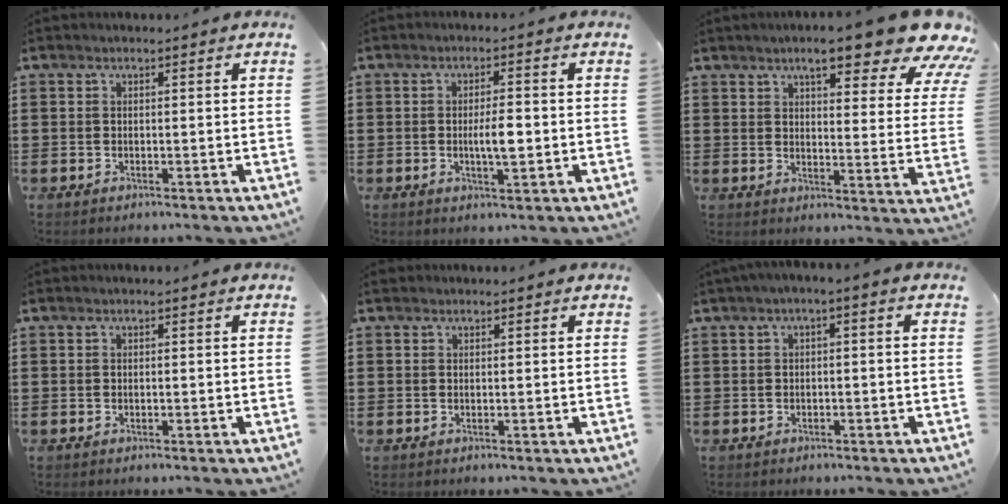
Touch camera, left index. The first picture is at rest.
{"total": 4.2, "force": [-0.5, 1.3, 3.9], "torque": [-0.078, 0.000, -0.012]}
{"total": 11.7, "force": [8.7, 1.9, 7.5], "torque": [-0.123, -0.041, 0.141]}
{"total": 0.0}
{"total": 0.6, "force": [0.4, 0.4, 0.2], "torque": [-0.005, 0.004, 0.008]}
{"total": 1.6, "force": [-1.1, 0.2, 1.2], "torque": [-0.019, 0.000, -0.022]}